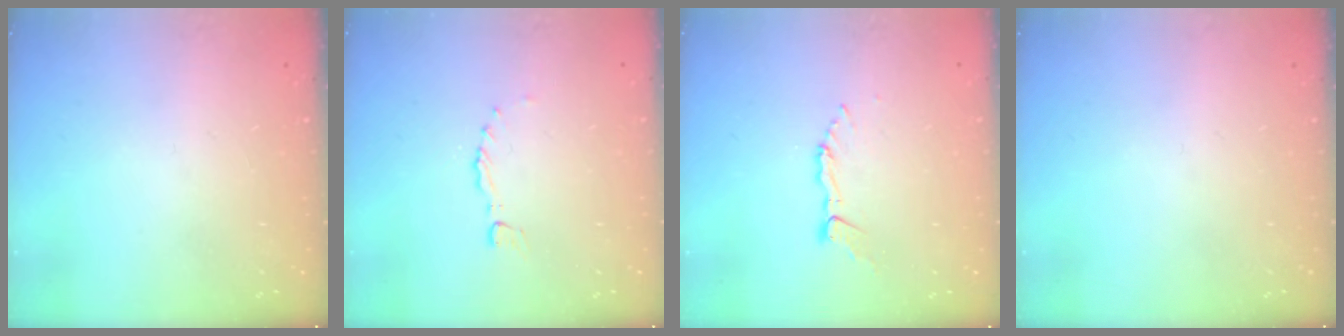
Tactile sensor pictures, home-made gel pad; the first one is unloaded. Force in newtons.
{"total": 0.0}
{"total": 4.7, "press": 4.7, "slide": 0.4}
{"total": 0.0}